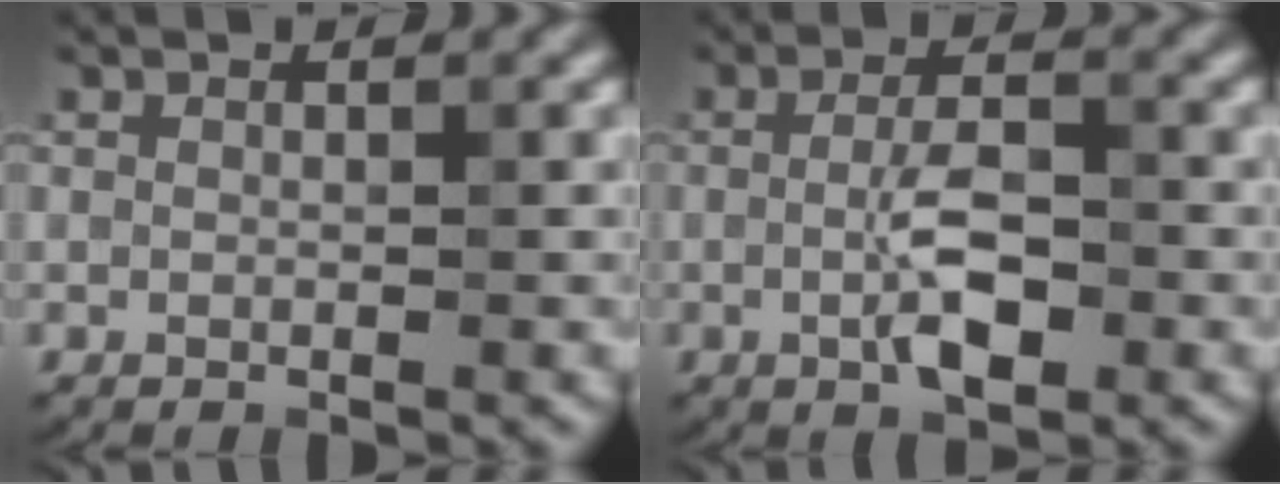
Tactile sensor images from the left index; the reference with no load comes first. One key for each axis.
{"total": 4.1, "fx": -0.8, "fy": 1.4, "fz": 3.8, "tx": -0.072, "ty": -0.002, "tz": -0.016}